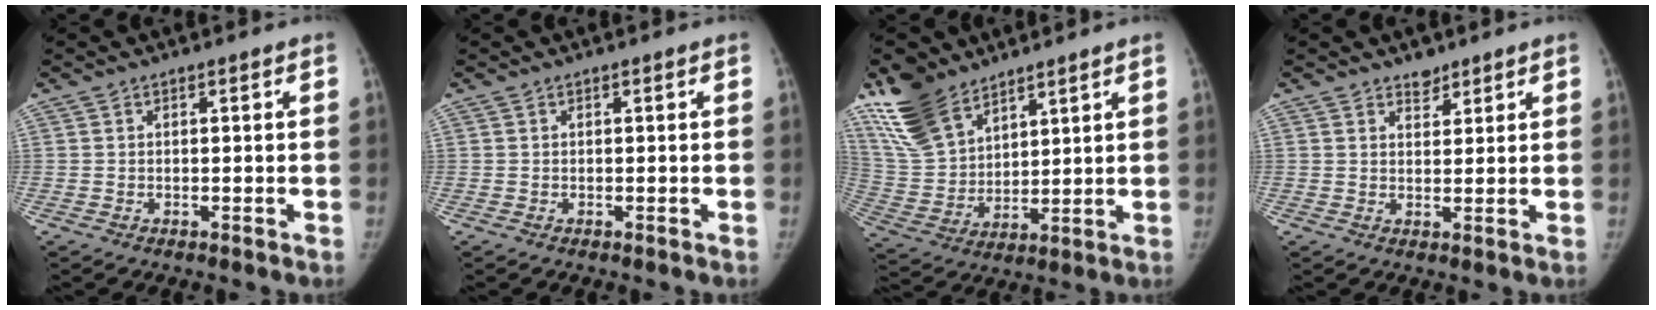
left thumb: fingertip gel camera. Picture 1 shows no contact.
{"total": 0.0}
{"total": 14.6, "force": [10.8, 7.4, 6.6], "torque": [-0.111, -0.042, 0.228]}
{"total": 2.8, "force": [2.3, 1.5, 0.7], "torque": [0.005, -0.016, 0.035]}